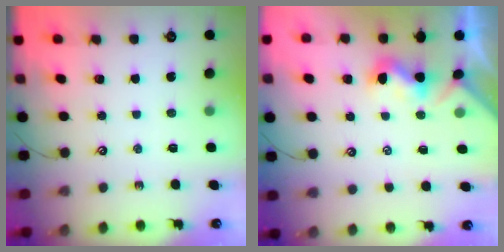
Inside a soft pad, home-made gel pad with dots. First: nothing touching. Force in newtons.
{"total": 1.0, "press": 0.8, "slide": 0.6}